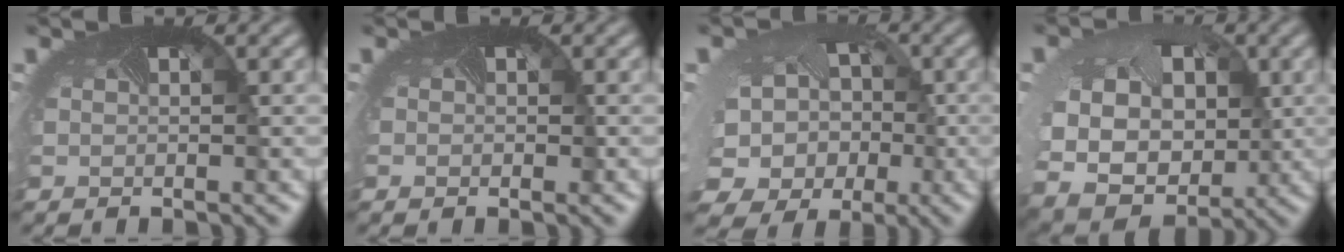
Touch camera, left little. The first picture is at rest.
{"total": 0.0}
{"total": 12.3, "force": [-3.9, 10.3, 5.5], "torque": [-0.137, -0.058, -0.045]}
{"total": 11.9, "force": [0.5, 9.6, 7.0], "torque": [-0.148, -0.033, 0.020]}